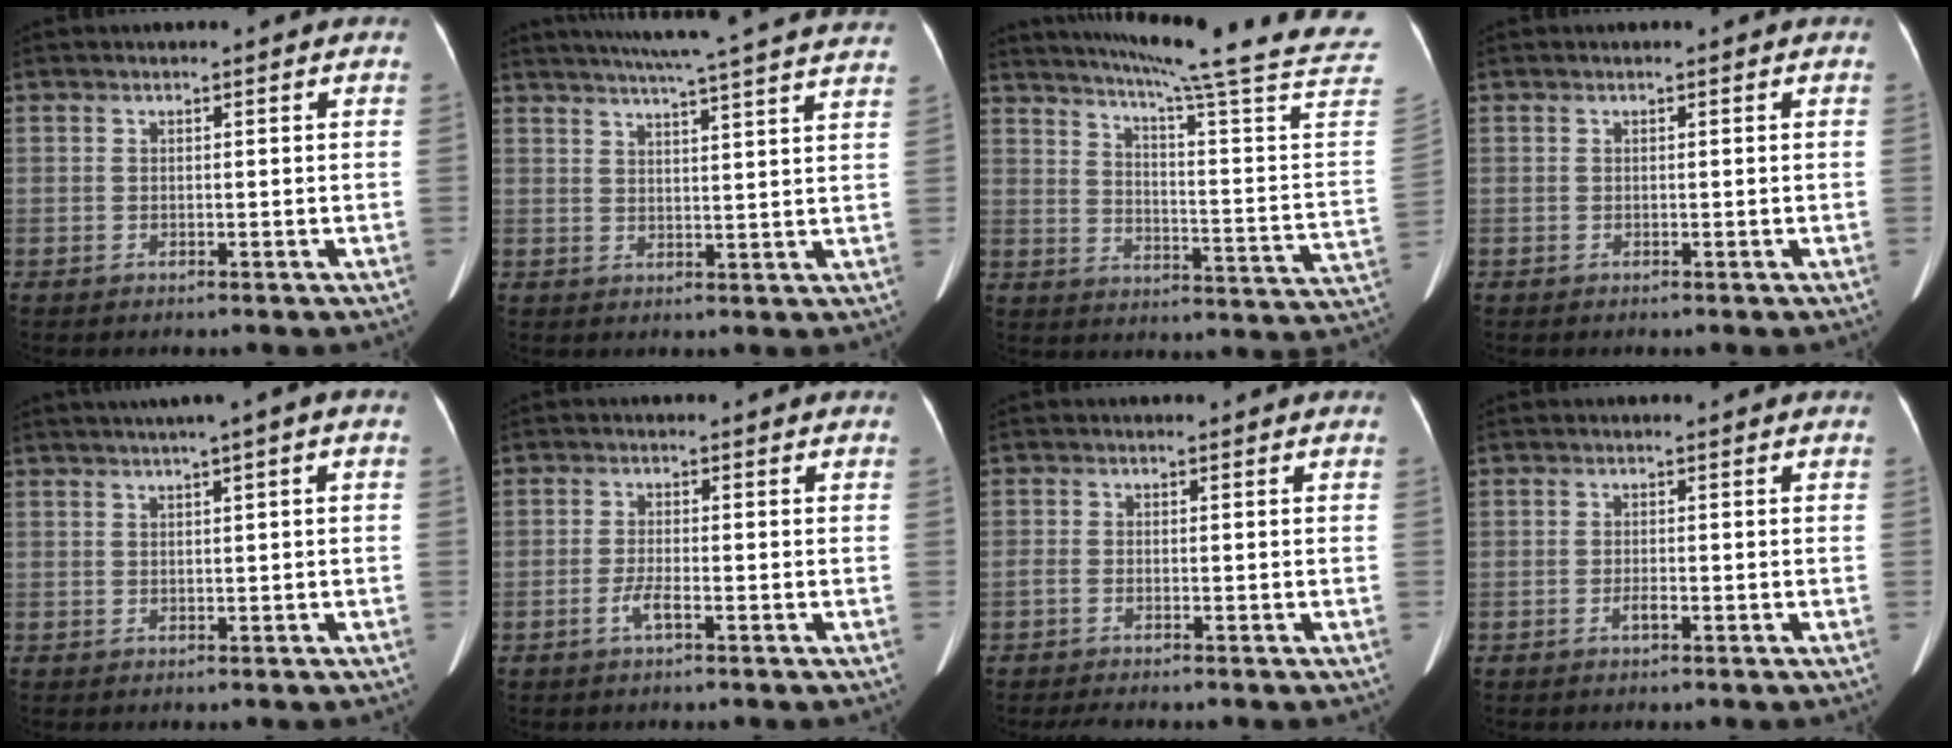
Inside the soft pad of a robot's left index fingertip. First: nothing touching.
{"total": 23.6, "force": [21.2, -0.2, 10.3], "torque": [-0.163, -0.017, 0.260]}
{"total": 26.7, "force": [22.8, -2.9, 13.6], "torque": [-0.210, -0.112, 0.285]}
{"total": 0.0}
{"total": 4.3, "force": [2.0, -0.1, 3.9], "torque": [-0.064, 0.021, 0.030]}
{"total": 2.4, "force": [-1.3, 0.2, 1.9], "torque": [-0.047, -0.004, -0.028]}
{"total": 3.1, "force": [-2.5, 0.6, 1.7], "torque": [-0.026, -0.005, -0.036]}
{"total": 1.1, "force": [-0.7, 0.2, 0.9], "torque": [-0.022, -0.002, -0.013]}